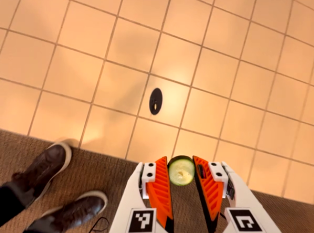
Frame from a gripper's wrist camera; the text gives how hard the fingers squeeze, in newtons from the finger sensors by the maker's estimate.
{"total": 6.3, "left": 6.1, "right": 6.5}